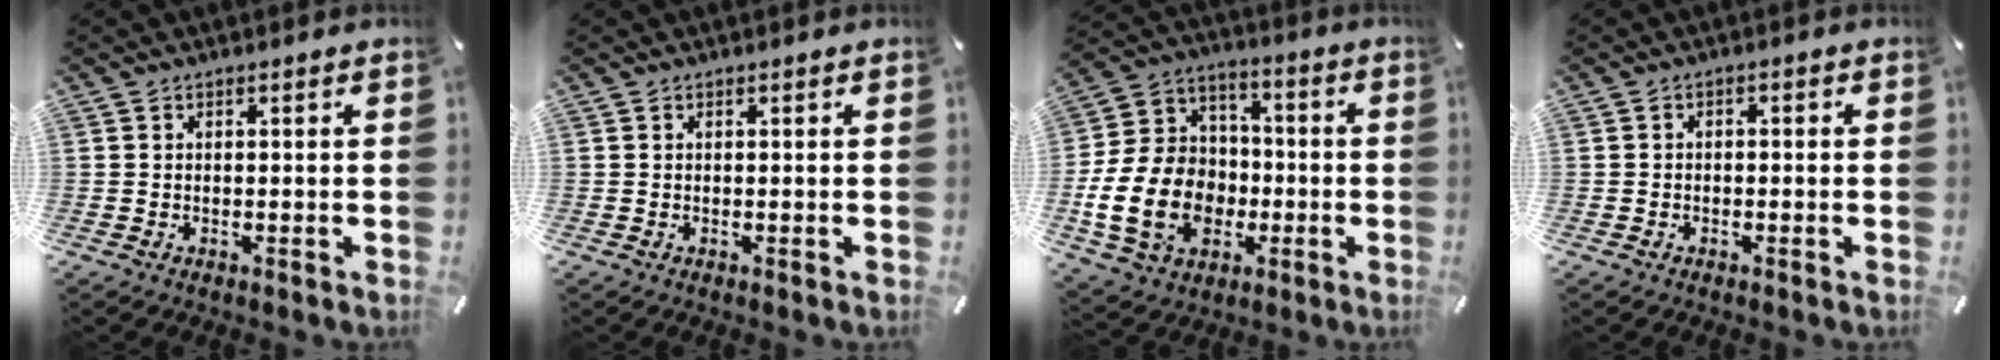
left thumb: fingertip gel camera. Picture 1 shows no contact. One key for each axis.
{"total": 0.0}
{"total": 18.7, "fx": -5.3, "fy": 14.6, "fz": 10.4, "tx": -0.211, "ty": 0.028, "tz": -0.085}
{"total": 1.1, "fx": -0.9, "fy": 0.5, "fz": 0.4, "tx": -0.008, "ty": 0.004, "tz": -0.019}